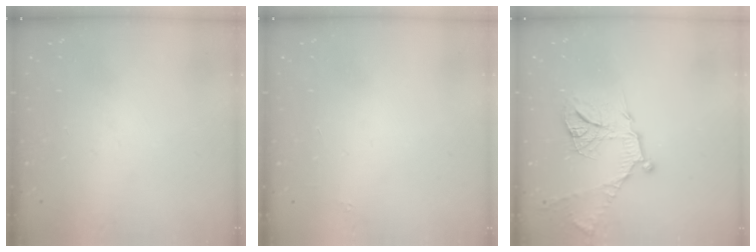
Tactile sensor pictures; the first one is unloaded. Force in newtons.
{"total": 1.8, "press": 1.7, "slide": 0.1}
{"total": 16.0, "press": 16.0, "slide": 1.4}